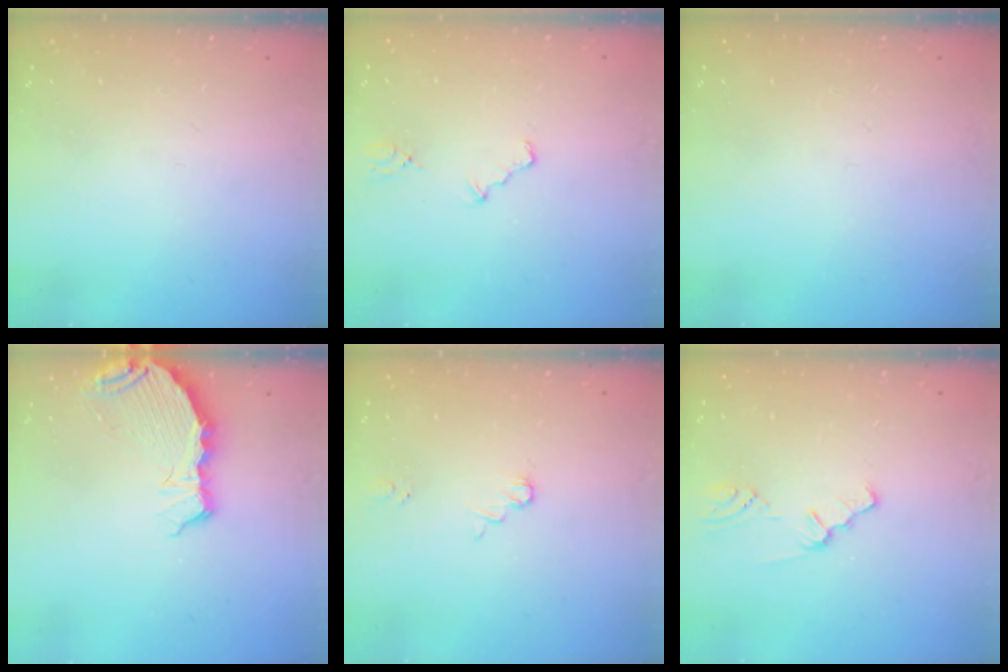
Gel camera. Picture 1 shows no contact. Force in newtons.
{"total": 3.9, "press": 3.8, "slide": 0.5}
{"total": 0.0}
{"total": 8.2, "press": 6.8, "slide": 4.5}
{"total": 1.7, "press": 1.7, "slide": 0.3}
{"total": 0.8, "press": 0.8, "slide": 0.1}